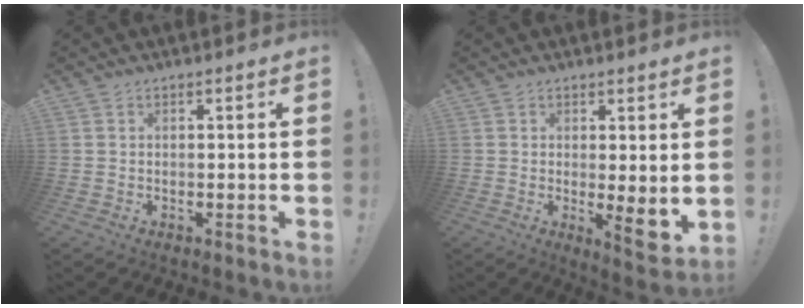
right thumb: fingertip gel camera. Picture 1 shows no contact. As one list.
[{"total": 6.2, "force": [0.2, 0.9, 6.1], "torque": [-0.072, -0.022, 0.006]}]